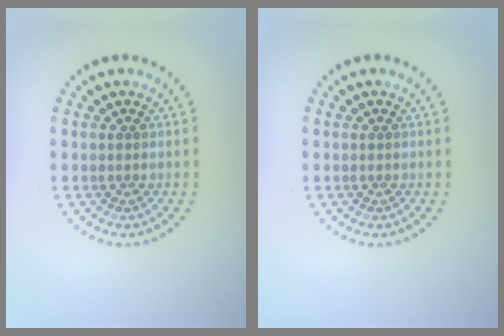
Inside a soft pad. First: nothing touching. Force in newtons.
{"total": 0.0}